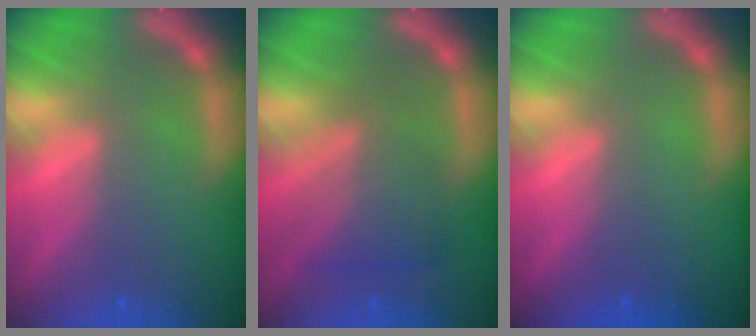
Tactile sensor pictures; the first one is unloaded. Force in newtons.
{"total": 5.5}
{"total": 0.0}